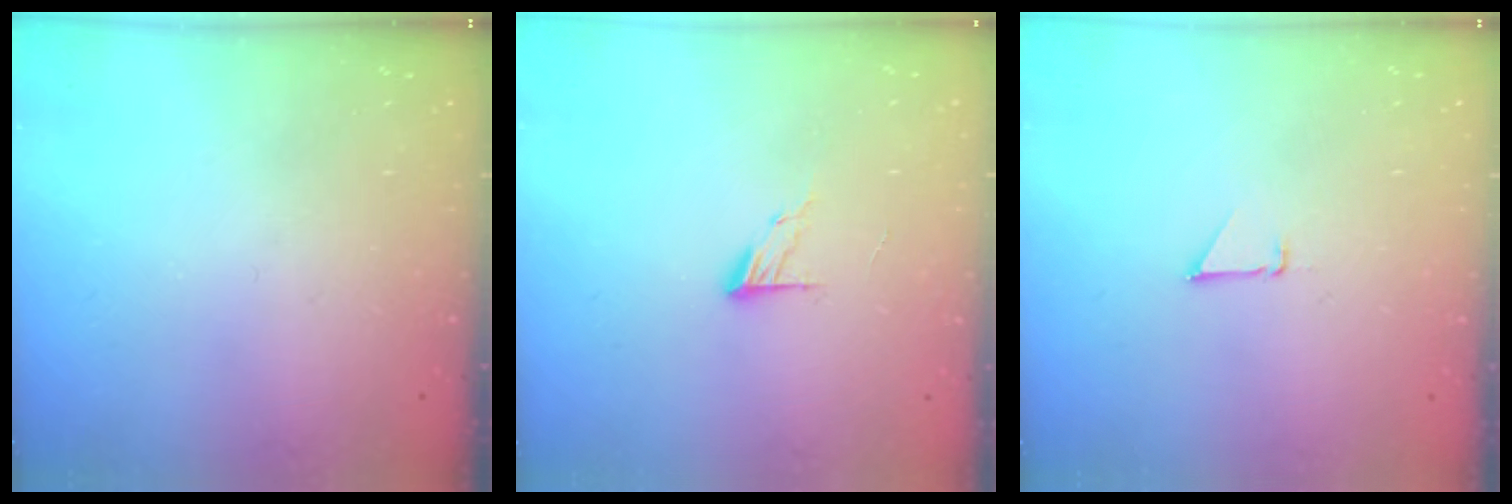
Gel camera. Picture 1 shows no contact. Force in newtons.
{"total": 7.9, "press": 7.9, "slide": 0.7}
{"total": 0.8, "press": 0.8, "slide": 0.1}